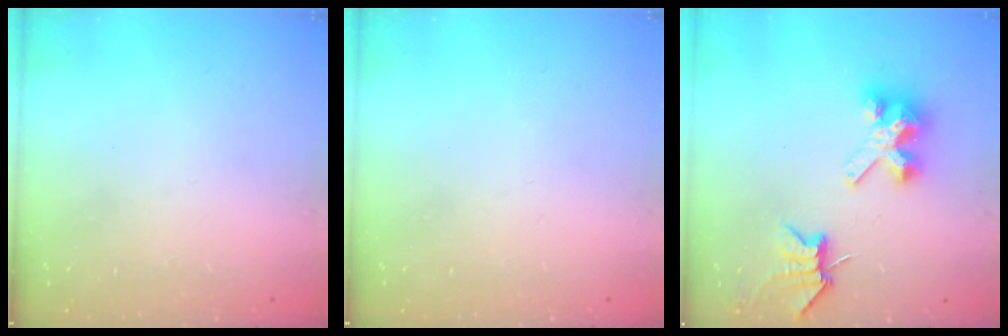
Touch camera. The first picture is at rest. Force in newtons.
{"total": 0.0}
{"total": 8.1, "press": 8.1, "slide": 0.6}